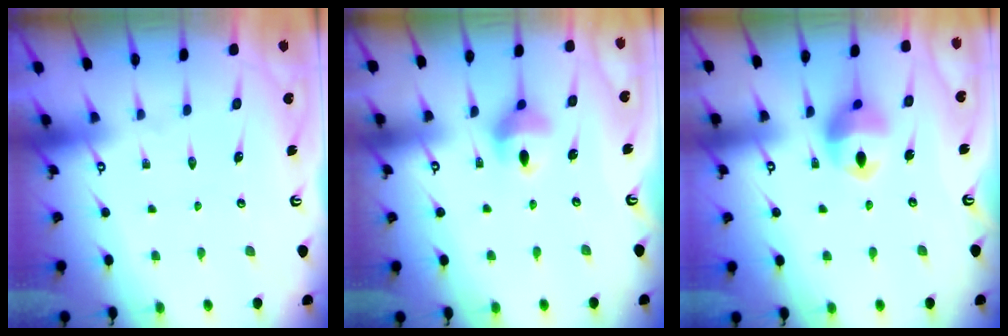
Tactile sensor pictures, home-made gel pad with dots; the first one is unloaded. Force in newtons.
{"total": 9.2, "press": 8.6, "slide": 3.2}
{"total": 11.6, "press": 11.5, "slide": 1.9}